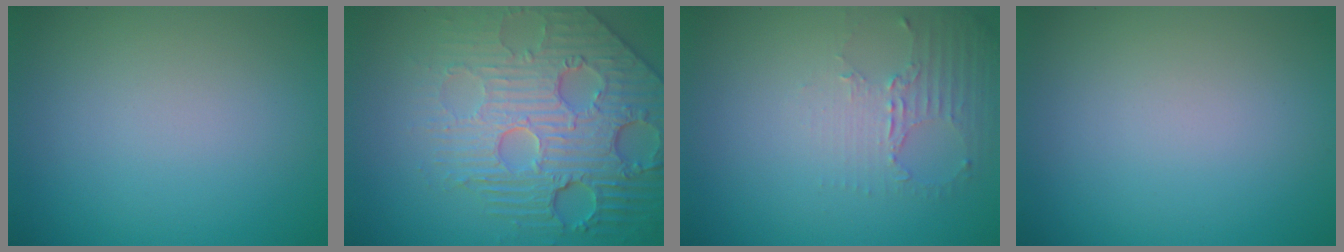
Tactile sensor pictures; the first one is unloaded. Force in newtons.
{"total": 7.2, "press": 5.7, "slide": 4.5}
{"total": 2.3, "press": 1.8, "slide": 1.6}
{"total": 0.0}